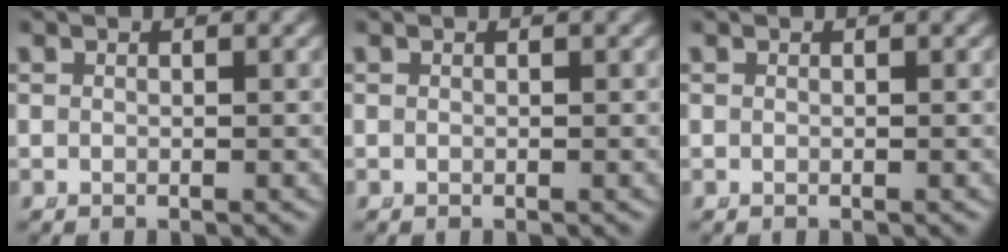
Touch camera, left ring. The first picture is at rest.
{"total": 0.0}
{"total": 0.0}